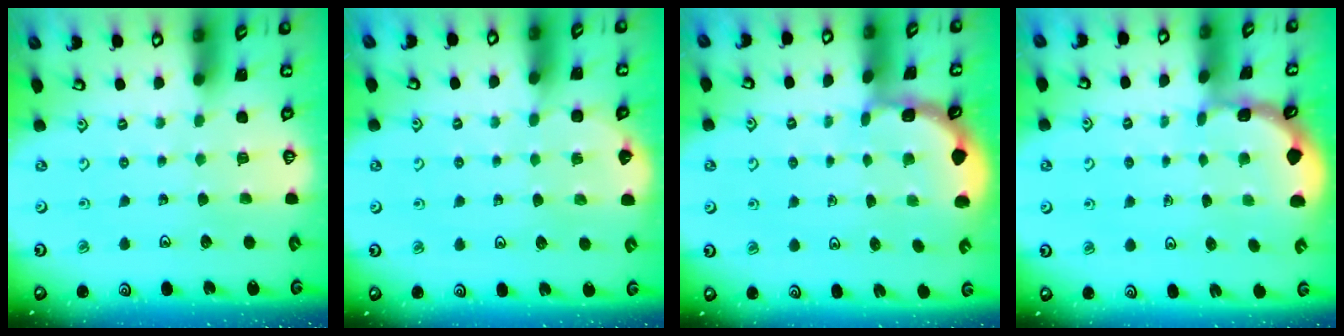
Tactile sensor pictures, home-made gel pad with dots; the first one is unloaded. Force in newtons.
{"total": 2.3, "press": 2.3, "slide": 0.1}
{"total": 2.0, "press": 2.0, "slide": 0.3}
{"total": 1.6, "press": 1.5, "slide": 0.2}